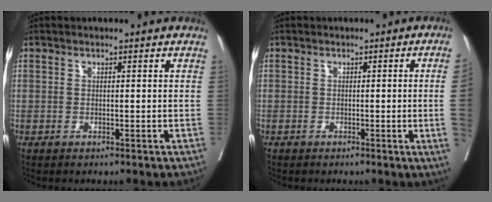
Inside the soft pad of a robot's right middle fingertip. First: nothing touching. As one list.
[{"total": 4.3, "force": [-0.5, -1.8, 3.8], "torque": [-0.046, -0.009, -0.004]}]